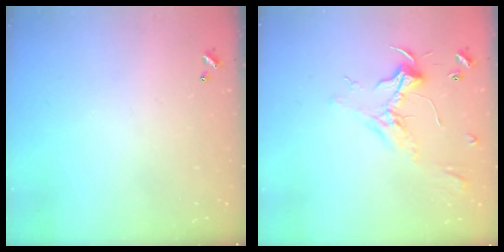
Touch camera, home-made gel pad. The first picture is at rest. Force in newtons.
{"total": 2.2, "press": 2.1, "slide": 0.7}